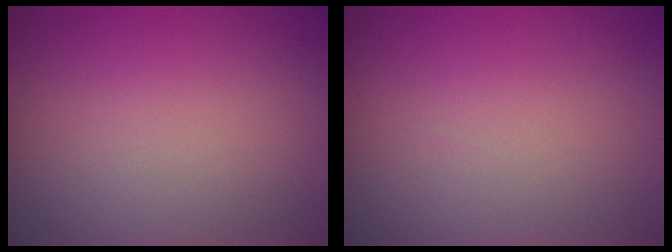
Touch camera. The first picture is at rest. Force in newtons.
{"total": 0.0}